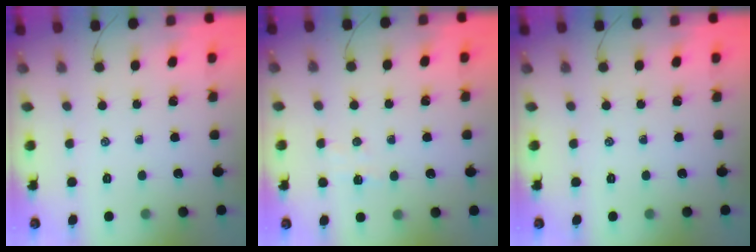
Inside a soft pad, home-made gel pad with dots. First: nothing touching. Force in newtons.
{"total": 4.5, "press": 4.4, "slide": 1.0}
{"total": 0.0}